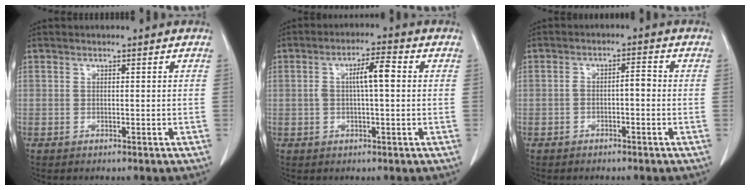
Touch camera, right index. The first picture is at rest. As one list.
[{"total": 5.3, "force": [0.6, 0.9, 5.1], "torque": [-0.092, 0.016, 0.008]}, {"total": 2.6, "force": [-0.7, 0.8, 2.4], "torque": [-0.039, 0.016, -0.011]}]